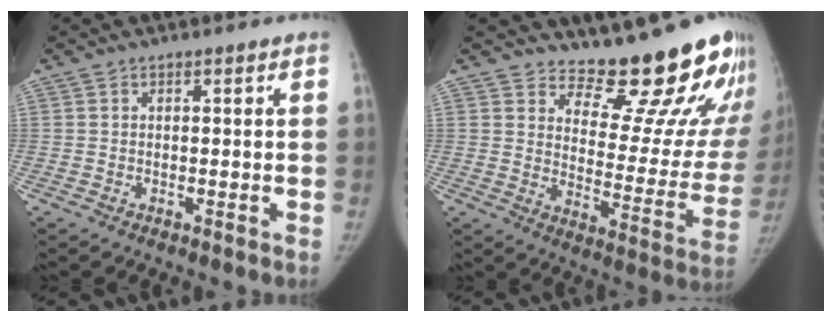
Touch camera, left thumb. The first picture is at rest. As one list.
[{"total": 18.7, "force": [16.5, 5.3, 7.0], "torque": [-0.034, -0.160, 0.212]}]